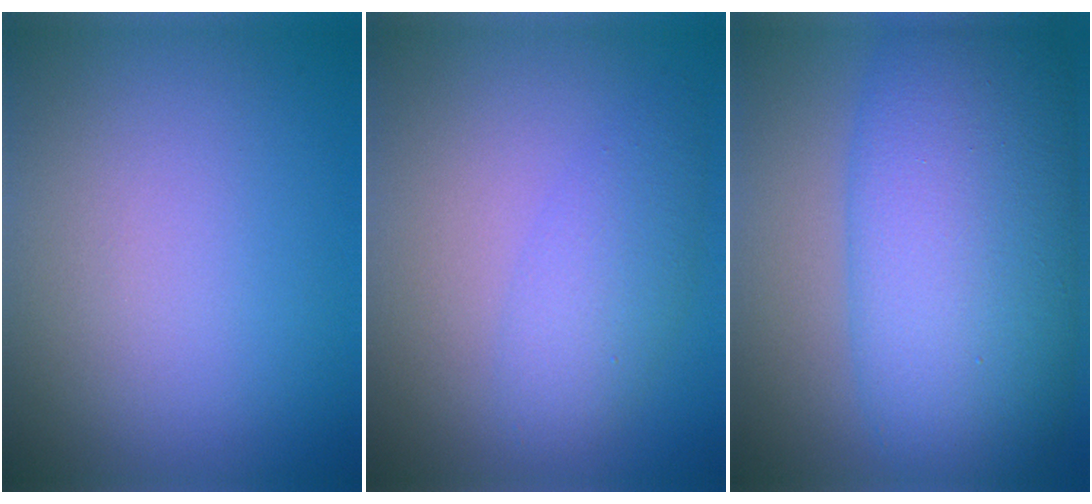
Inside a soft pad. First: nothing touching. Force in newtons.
{"total": 2.9, "press": 2.9, "slide": 0.0}
{"total": 12.4, "press": 12.4, "slide": 0.2}